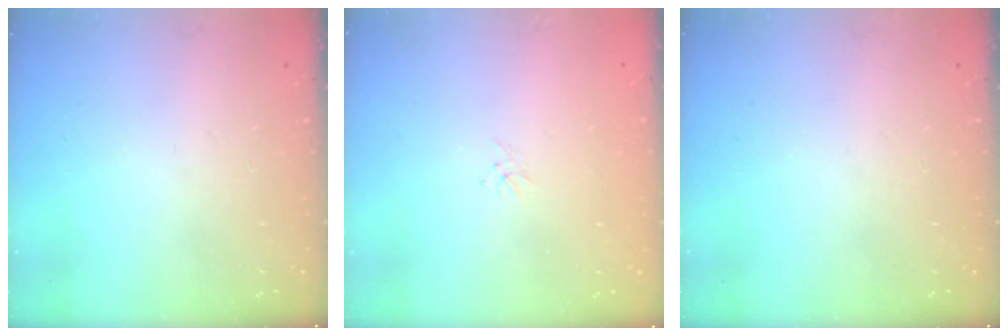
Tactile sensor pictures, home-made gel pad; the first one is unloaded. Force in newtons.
{"total": 1.1, "press": 1.0, "slide": 0.3}
{"total": 0.0}